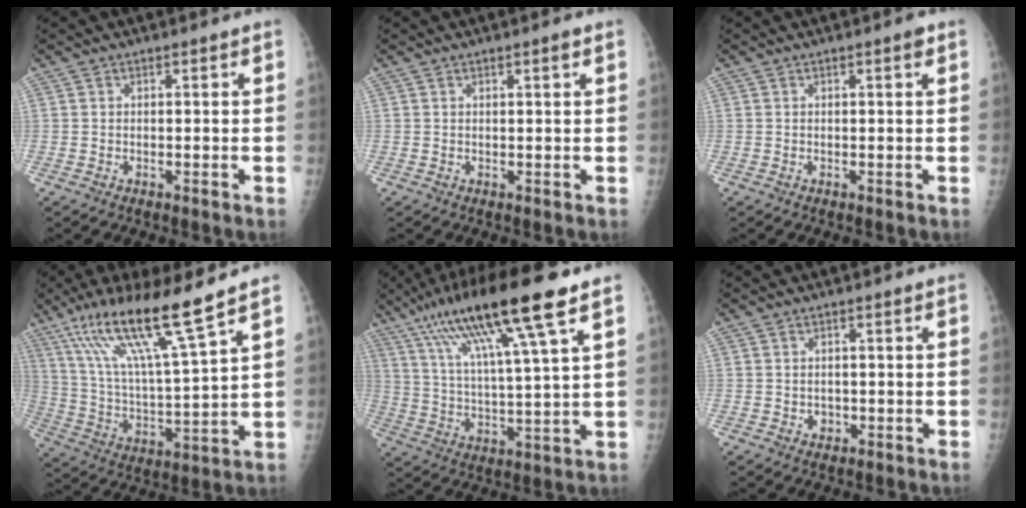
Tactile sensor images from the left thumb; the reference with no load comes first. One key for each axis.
{"total": 1.0, "fx": 0.6, "fy": 0.1, "fz": 0.8, "tx": -0.012, "ty": -0.003, "tz": 0.010}
{"total": 1.0, "fx": 0.5, "fy": 0.2, "fz": 0.8, "tx": -0.013, "ty": 0.000, "tz": 0.005}
{"total": 17.8, "fx": 11.9, "fy": 0.8, "fz": 13.1, "tx": -0.232, "ty": -0.053, "tz": 0.222}
{"total": 19.2, "fx": 11.0, "fy": 1.7, "fz": 15.6, "tx": -0.282, "ty": -0.019, "tz": 0.195}
{"total": 1.4, "fx": -0.1, "fy": 1.3, "fz": 0.6, "tx": -0.005, "ty": 0.001, "tz": 0.003}